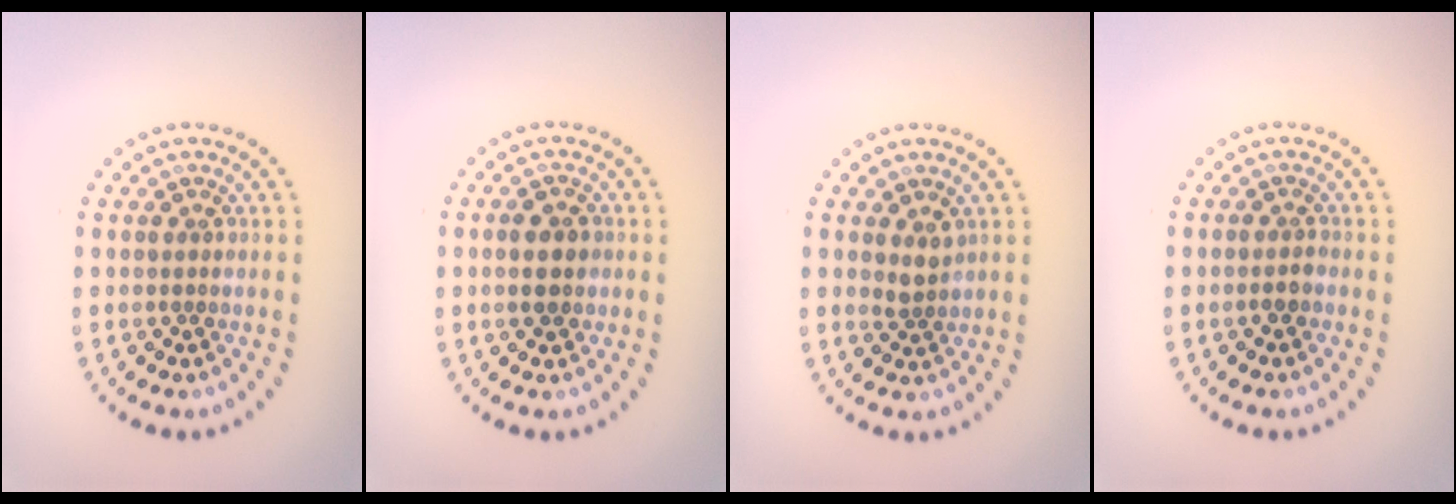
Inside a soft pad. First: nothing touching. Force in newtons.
{"total": 2.1, "press": 2.1, "slide": 0.1}
{"total": 1.5, "press": 1.2, "slide": 0.9}
{"total": 1.1, "press": 0.9, "slide": 0.6}